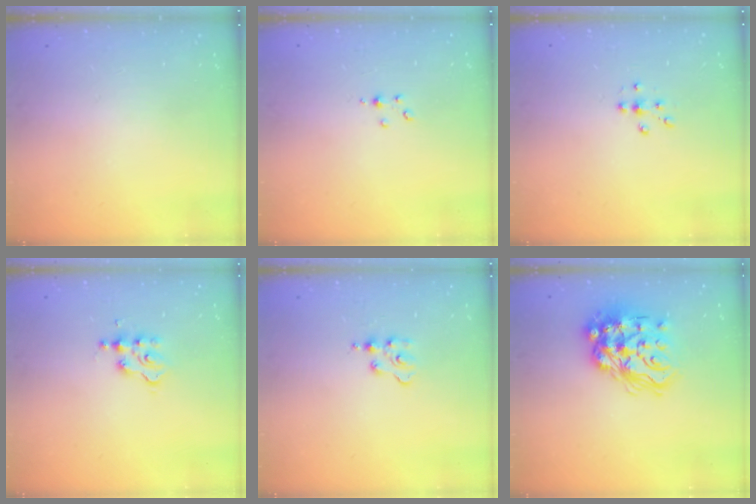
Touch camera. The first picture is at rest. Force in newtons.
{"total": 2.8, "press": 2.8, "slide": 0.3}
{"total": 5.7, "press": 5.5, "slide": 1.3}
{"total": 2.9, "press": 2.9, "slide": 0.4}
{"total": 2.3, "press": 2.3, "slide": 0.3}
{"total": 18.1, "press": 18.1, "slide": 1.3}